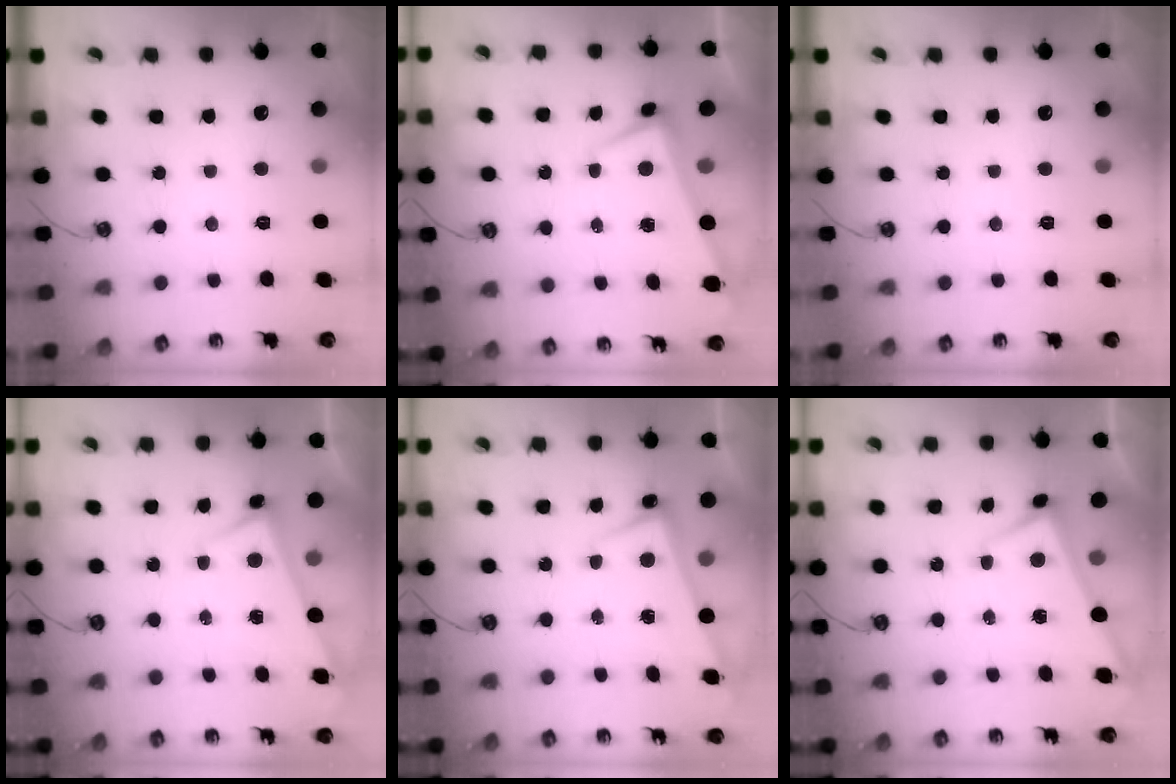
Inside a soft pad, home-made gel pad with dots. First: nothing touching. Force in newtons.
{"total": 2.0, "press": 1.9, "slide": 0.6}
{"total": 0.0}
{"total": 3.0, "press": 3.0, "slide": 0.1}
{"total": 2.6, "press": 2.5, "slide": 0.7}
{"total": 2.8, "press": 2.8, "slide": 0.3}